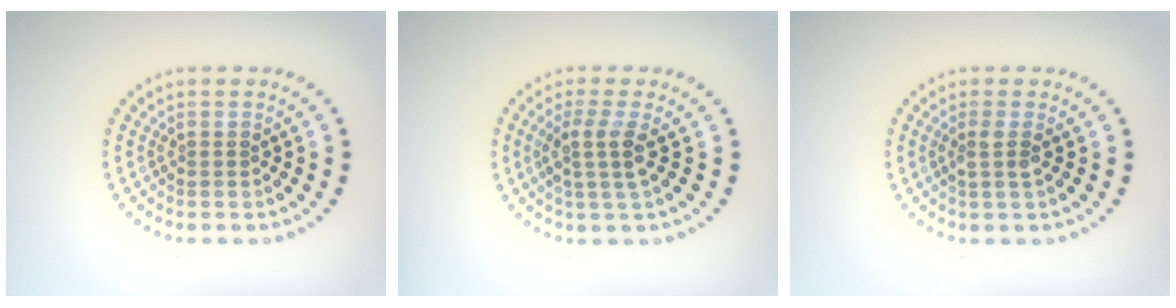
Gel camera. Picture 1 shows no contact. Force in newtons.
{"total": 2.7, "press": 2.1, "slide": 1.6}
{"total": 1.4, "press": 1.1, "slide": 0.9}